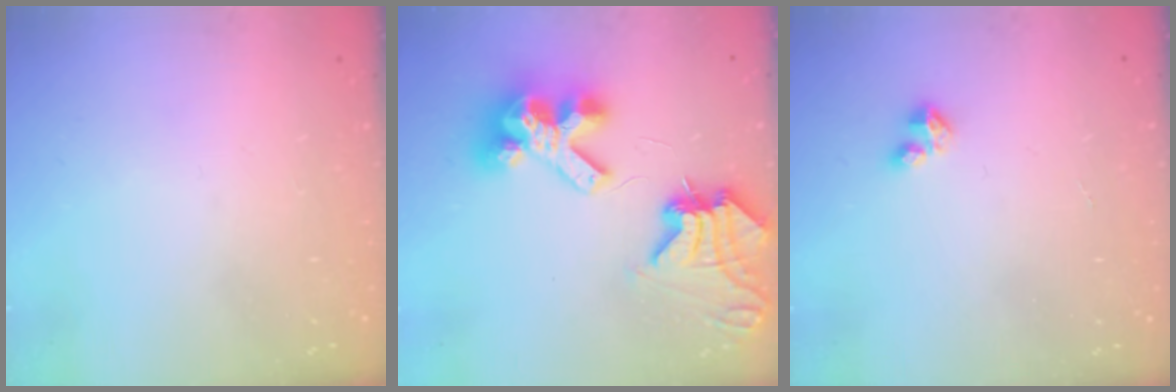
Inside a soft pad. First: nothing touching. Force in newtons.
{"total": 12.5, "press": 12.4, "slide": 1.5}
{"total": 2.1, "press": 2.1, "slide": 0.2}